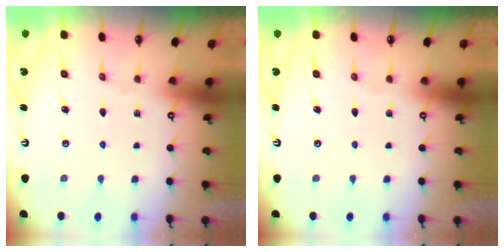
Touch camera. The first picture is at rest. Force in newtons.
{"total": 0.0}